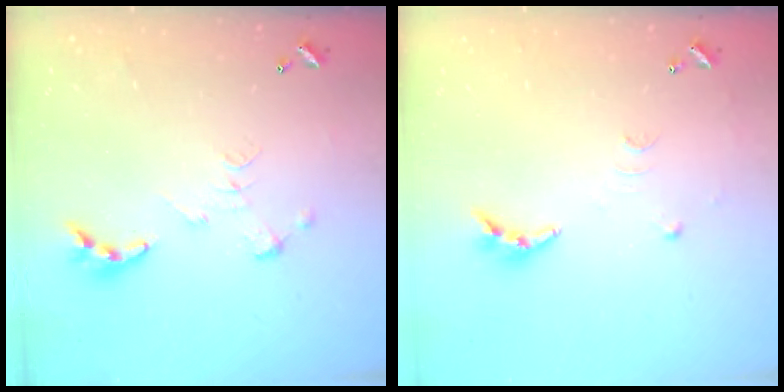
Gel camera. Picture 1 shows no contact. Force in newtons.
{"total": 9.0, "press": 9.0, "slide": 0.5}